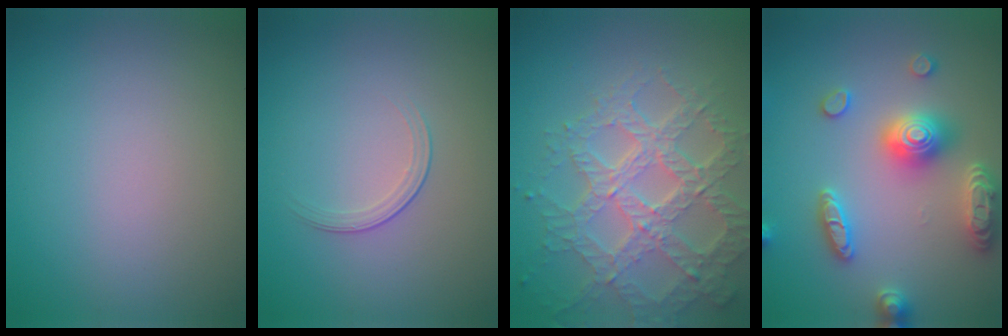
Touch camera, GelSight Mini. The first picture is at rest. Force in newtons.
{"total": 1.5, "press": 0.7, "slide": 1.4}
{"total": 7.0, "press": 5.0, "slide": 4.9}
{"total": 5.0, "press": 4.9, "slide": 0.9}